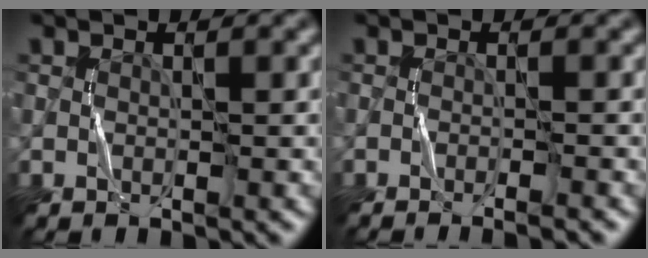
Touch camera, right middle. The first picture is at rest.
{"total": 2.6, "force": [-1.9, 0.5, 1.8], "torque": [-0.015, 0.008, -0.034]}